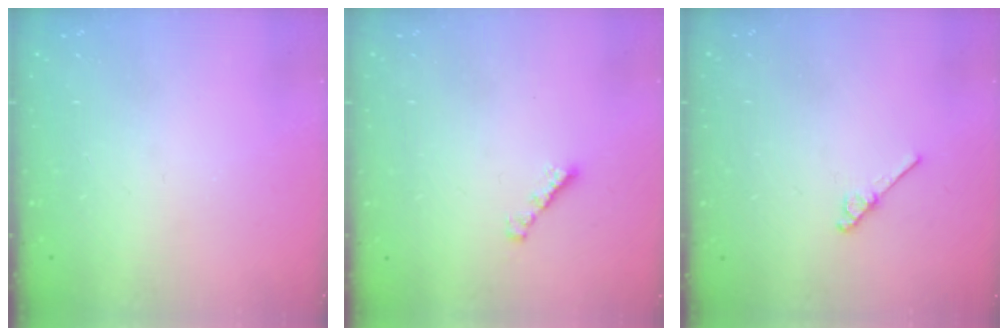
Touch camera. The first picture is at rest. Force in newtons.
{"total": 1.9, "press": 1.9, "slide": 0.5}
{"total": 3.0, "press": 2.9, "slide": 0.5}